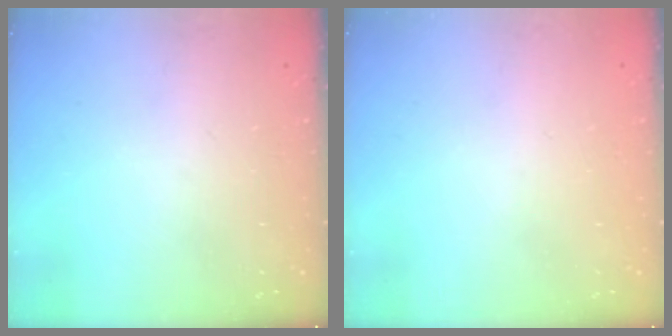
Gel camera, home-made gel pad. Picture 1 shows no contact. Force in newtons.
{"total": 2.0, "press": 2.0, "slide": 0.1}